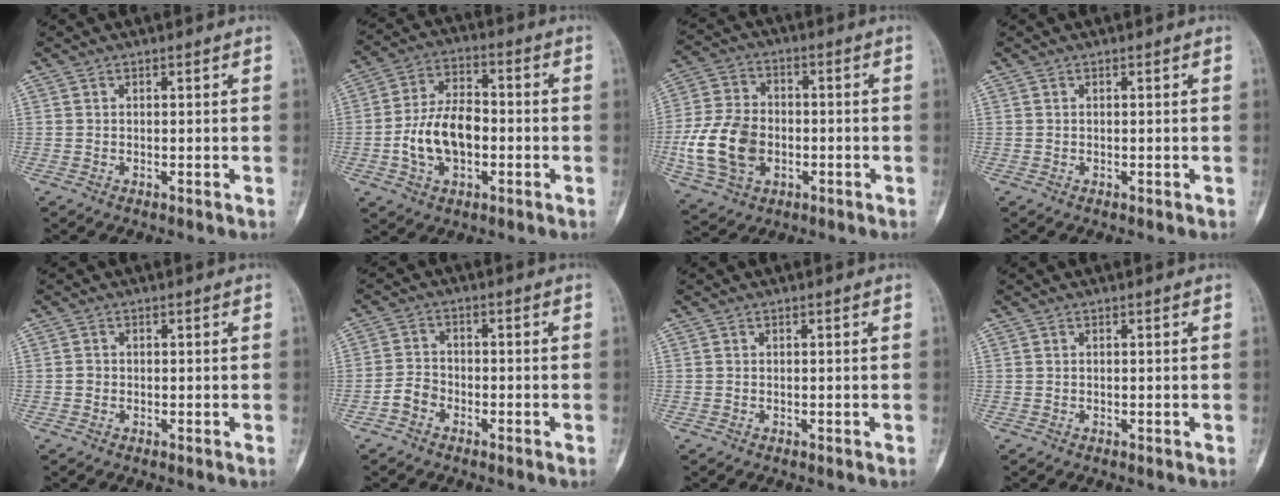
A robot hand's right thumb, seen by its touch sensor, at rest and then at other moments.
{"total": 12.2, "force": [-2.4, 7.5, 9.2], "torque": [-0.156, 0.029, -0.047]}
{"total": 14.6, "force": [-3.1, 10.6, 9.5], "torque": [-0.171, 0.014, -0.056]}
{"total": 0.0}
{"total": 1.1, "force": [-0.3, 1.0, 0.4], "torque": [0.000, 0.004, -0.008]}
{"total": 3.9, "force": [-2.2, 2.8, 1.6], "torque": [-0.018, 0.018, -0.047]}
{"total": 0.0}
{"total": 0.0}